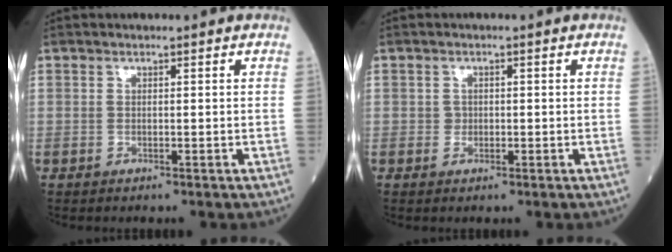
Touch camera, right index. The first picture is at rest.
{"total": 1.1, "force": [-0.1, 1.1, 0.3], "torque": [-0.001, 0.003, -0.001]}